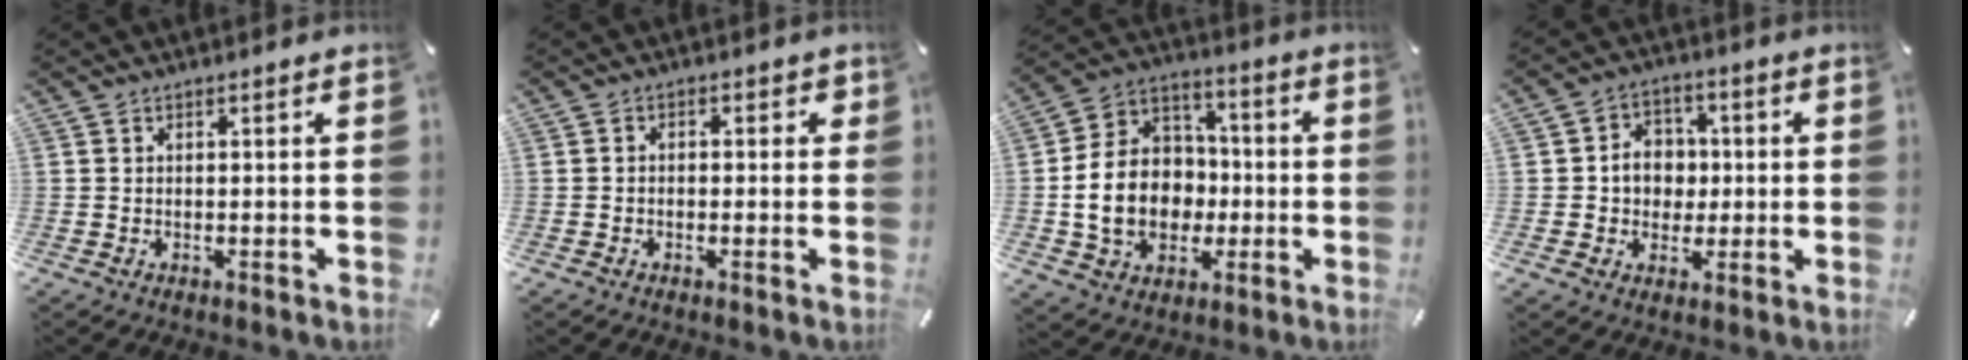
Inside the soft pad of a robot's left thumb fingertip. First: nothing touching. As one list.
[{"total": 2.1, "force": [-1.2, 1.4, 1.0], "torque": [-0.018, 0.011, -0.025]}, {"total": 15.8, "force": [-2.9, 13.0, 8.5], "torque": [-0.189, 0.019, -0.045]}, {"total": 7.9, "force": [-0.1, 7.2, 3.5], "torque": [-0.054, 0.017, -0.002]}]